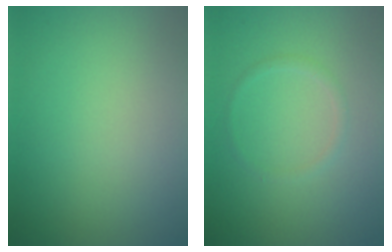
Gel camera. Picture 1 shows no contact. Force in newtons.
{"total": 0.9, "press": 0.9, "slide": 0.1}